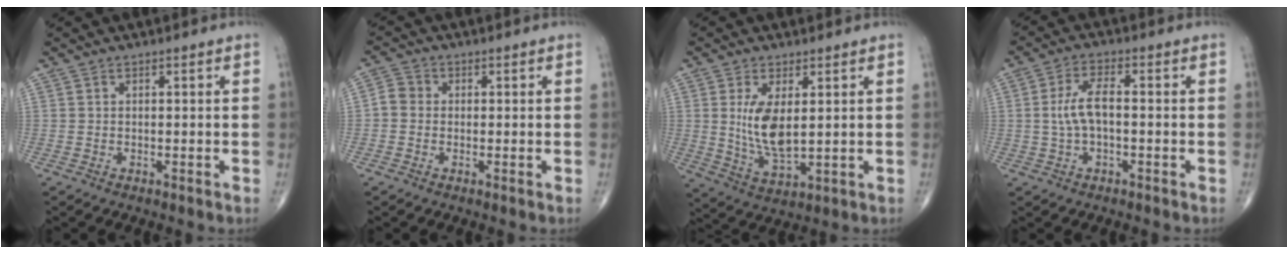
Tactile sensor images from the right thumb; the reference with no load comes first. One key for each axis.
{"total": 3.0, "fx": -0.3, "fy": 2.7, "fz": 1.3, "tx": -0.016, "ty": 0.008, "tz": -0.015}
{"total": 8.9, "fx": 1.6, "fy": 3.9, "fz": 7.9, "tx": -0.149, "ty": -0.024, "tz": 0.043}
{"total": 6.0, "fx": -0.3, "fy": 2.7, "fz": 5.4, "tx": -0.117, "ty": 0.019, "tz": -0.009}